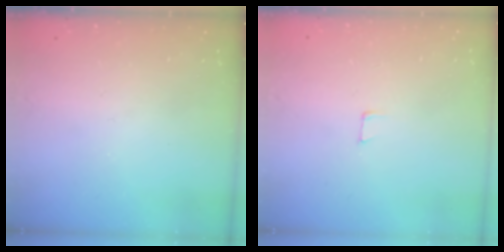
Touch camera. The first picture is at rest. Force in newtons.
{"total": 4.3, "press": 4.3, "slide": 0.4}